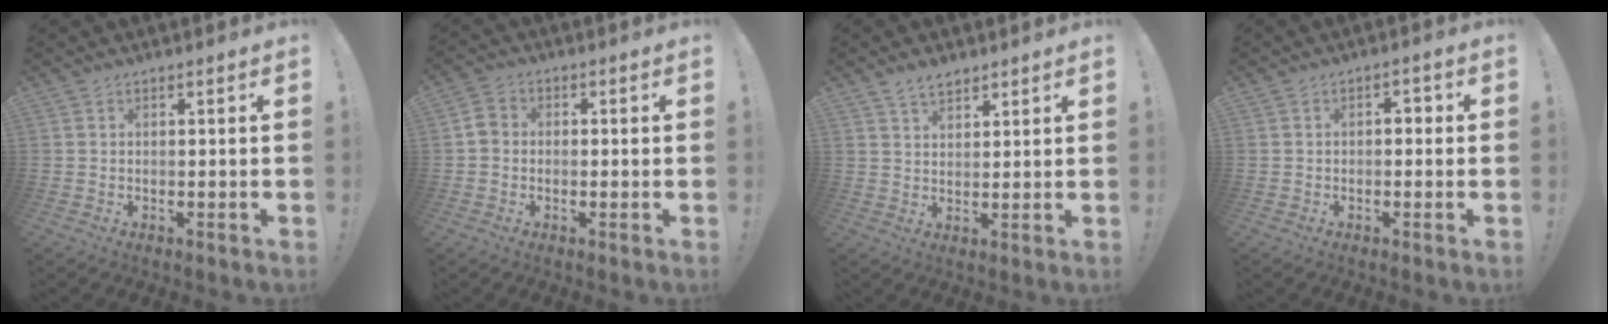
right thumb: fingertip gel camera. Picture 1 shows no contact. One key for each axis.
{"total": 4.0, "fx": -1.0, "fy": 3.4, "fz": 1.9, "tx": -0.046, "ty": 0.019, "tz": -0.016}
{"total": 4.8, "fx": 3.7, "fy": 2.5, "fz": 1.8, "tx": -0.024, "ty": -0.018, "tz": 0.068}
{"total": 2.4, "fx": -0.8, "fy": 1.5, "fz": 1.7, "tx": -0.025, "ty": 0.007, "tz": -0.018}